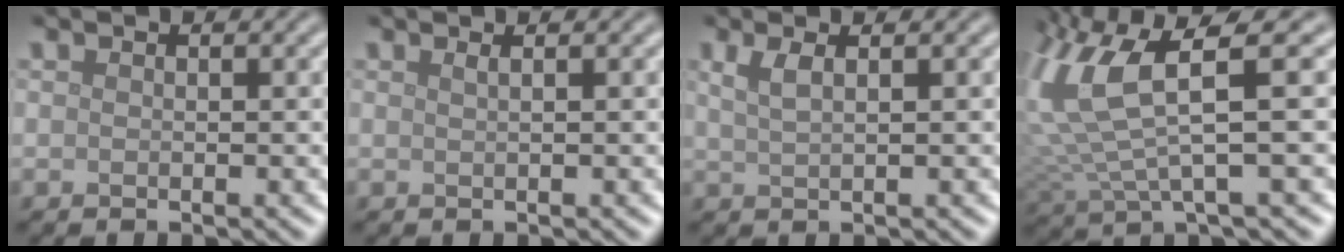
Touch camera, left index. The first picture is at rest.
{"total": 1.3, "force": [0.6, 0.7, 1.0], "torque": [-0.005, 0.000, -0.001]}
{"total": 2.1, "force": [0.9, 0.8, 1.8], "torque": [-0.026, 0.004, 0.015]}
{"total": 8.4, "force": [2.7, 2.5, 7.6], "torque": [-0.180, 0.000, 0.050]}